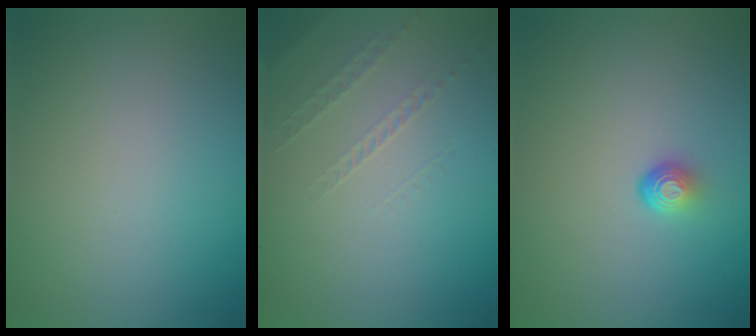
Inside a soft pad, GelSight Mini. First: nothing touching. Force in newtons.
{"total": 1.0, "press": 0.4, "slide": 0.9}
{"total": 1.7, "press": 1.0, "slide": 1.4}